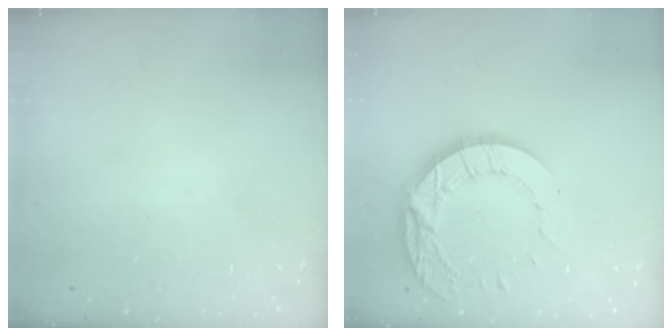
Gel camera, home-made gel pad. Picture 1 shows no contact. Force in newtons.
{"total": 13.6, "press": 13.5, "slide": 1.1}